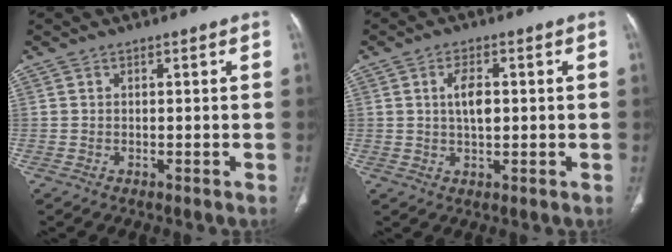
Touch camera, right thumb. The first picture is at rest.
{"total": 4.5, "force": [0.7, 2.1, 3.9], "torque": [-0.070, -0.002, 0.012]}